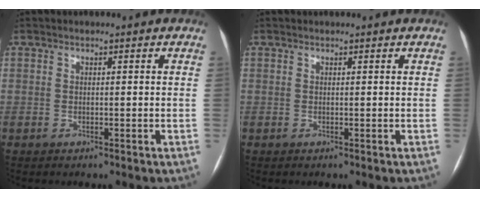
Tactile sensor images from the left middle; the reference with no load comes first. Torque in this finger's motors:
{"motor_torque": [0.17, -0.20, 0.06, 0.00]}